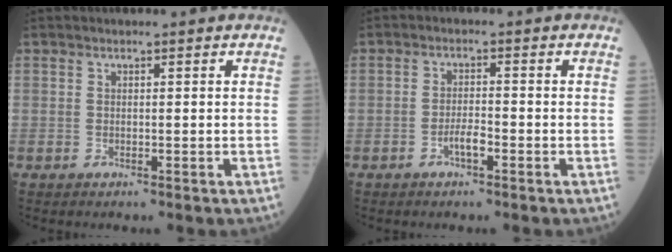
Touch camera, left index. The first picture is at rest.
{"total": 2.5, "force": [-1.4, 0.6, 1.9], "torque": [-0.034, 0.004, -0.029]}